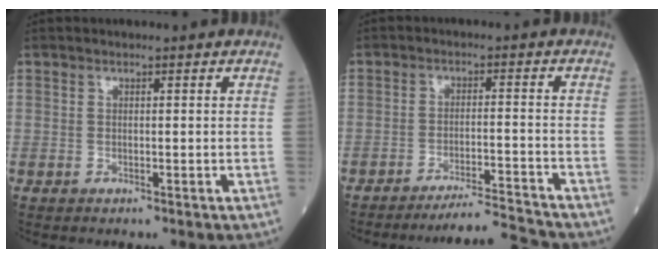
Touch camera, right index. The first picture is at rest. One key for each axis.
{"total": 6.9, "fx": -6.6, "fy": -2.1, "fz": 0.2, "tx": 0.000, "ty": 0.004, "tz": -0.112}